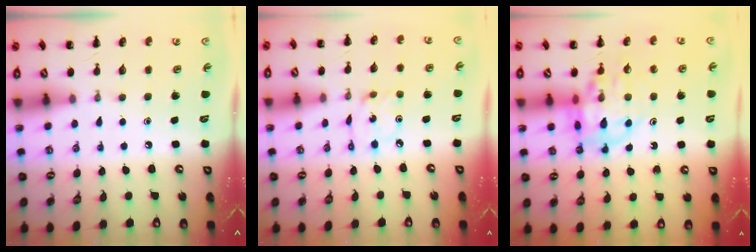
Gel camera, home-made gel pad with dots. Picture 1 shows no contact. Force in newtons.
{"total": 3.1, "press": 3.1, "slide": 0.2}
{"total": 13.4, "press": 13.1, "slide": 3.1}